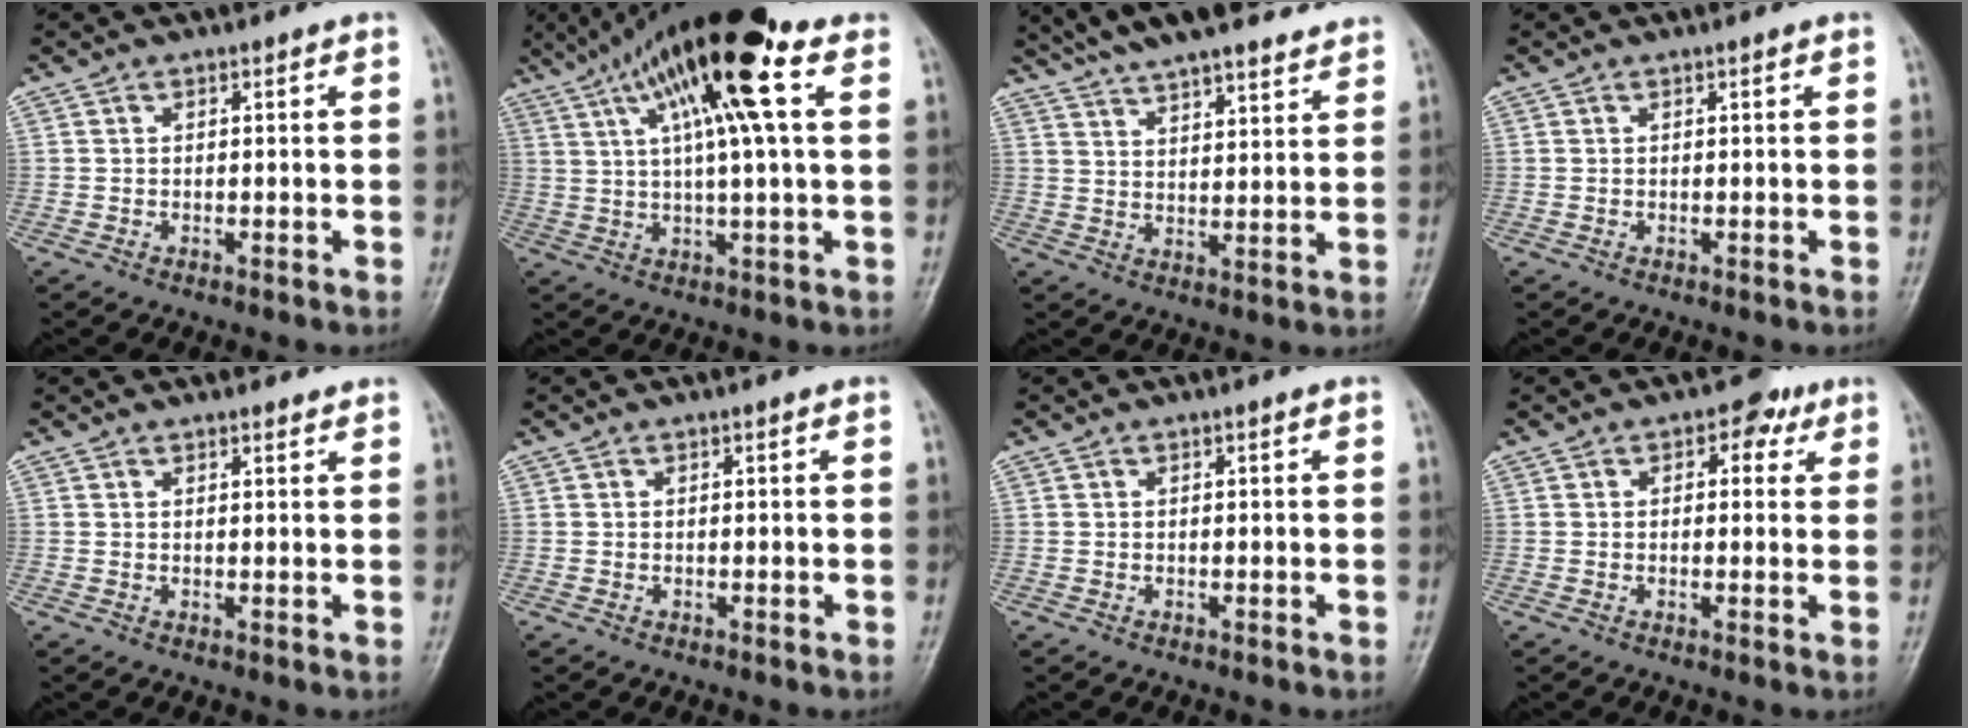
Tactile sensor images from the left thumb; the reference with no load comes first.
{"total": 18.5, "force": [7.2, 4.0, 16.5], "torque": [-0.291, 0.019, 0.112]}
{"total": 17.7, "force": [15.0, 4.1, 8.6], "torque": [-0.121, -0.027, 0.227]}
{"total": 0.0}
{"total": 2.4, "force": [2.1, 0.7, 0.8], "torque": [0.003, -0.006, 0.026]}
{"total": 0.0}
{"total": 0.0}
{"total": 4.0, "force": [1.8, 2.7, 2.4], "torque": [0.000, 0.000, 0.014]}